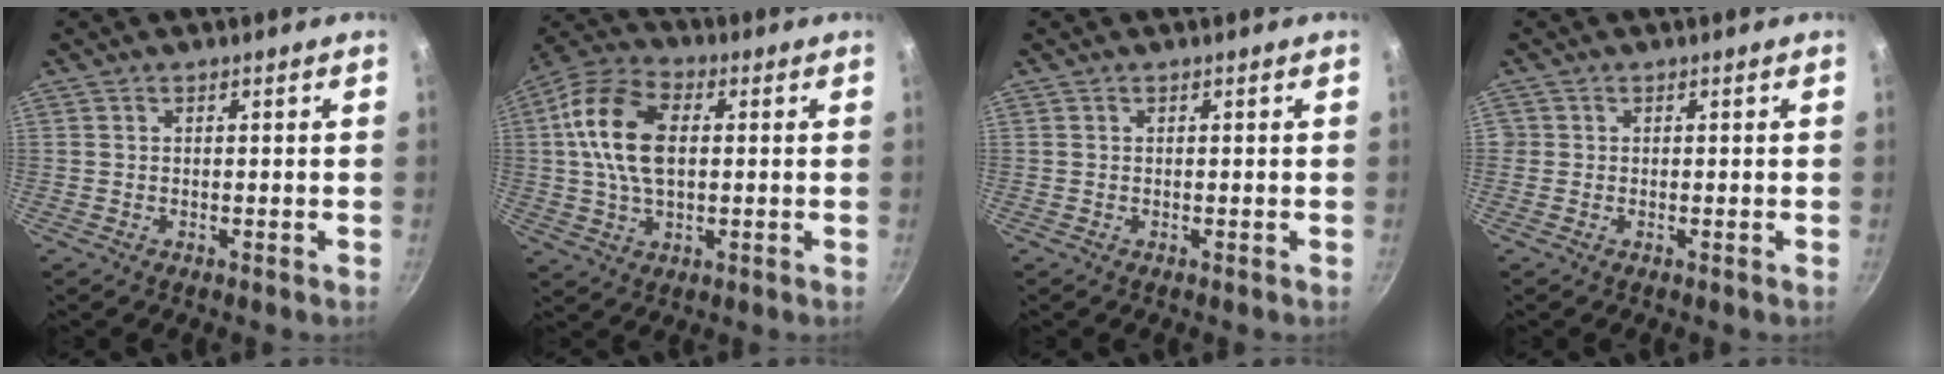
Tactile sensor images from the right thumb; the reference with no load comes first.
{"total": 14.3, "force": [1.5, 8.7, 11.2], "torque": [-0.197, 0.019, 0.014]}
{"total": 0.0}
{"total": 0.8, "force": [0.0, 0.8, 0.0], "torque": [0.006, 0.002, -0.002]}